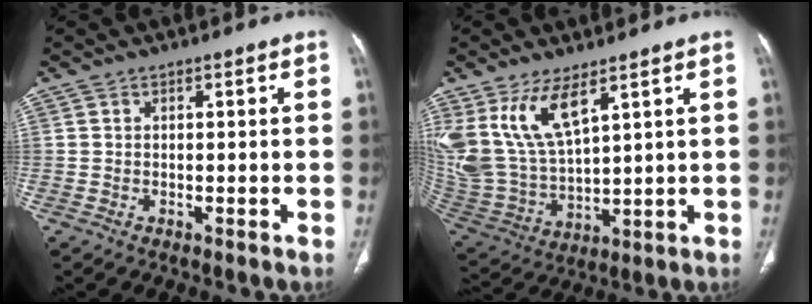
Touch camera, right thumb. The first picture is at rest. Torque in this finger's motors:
{"motor_torque": [0.15, 0.59, 1.33, 1.18, 0.55]}